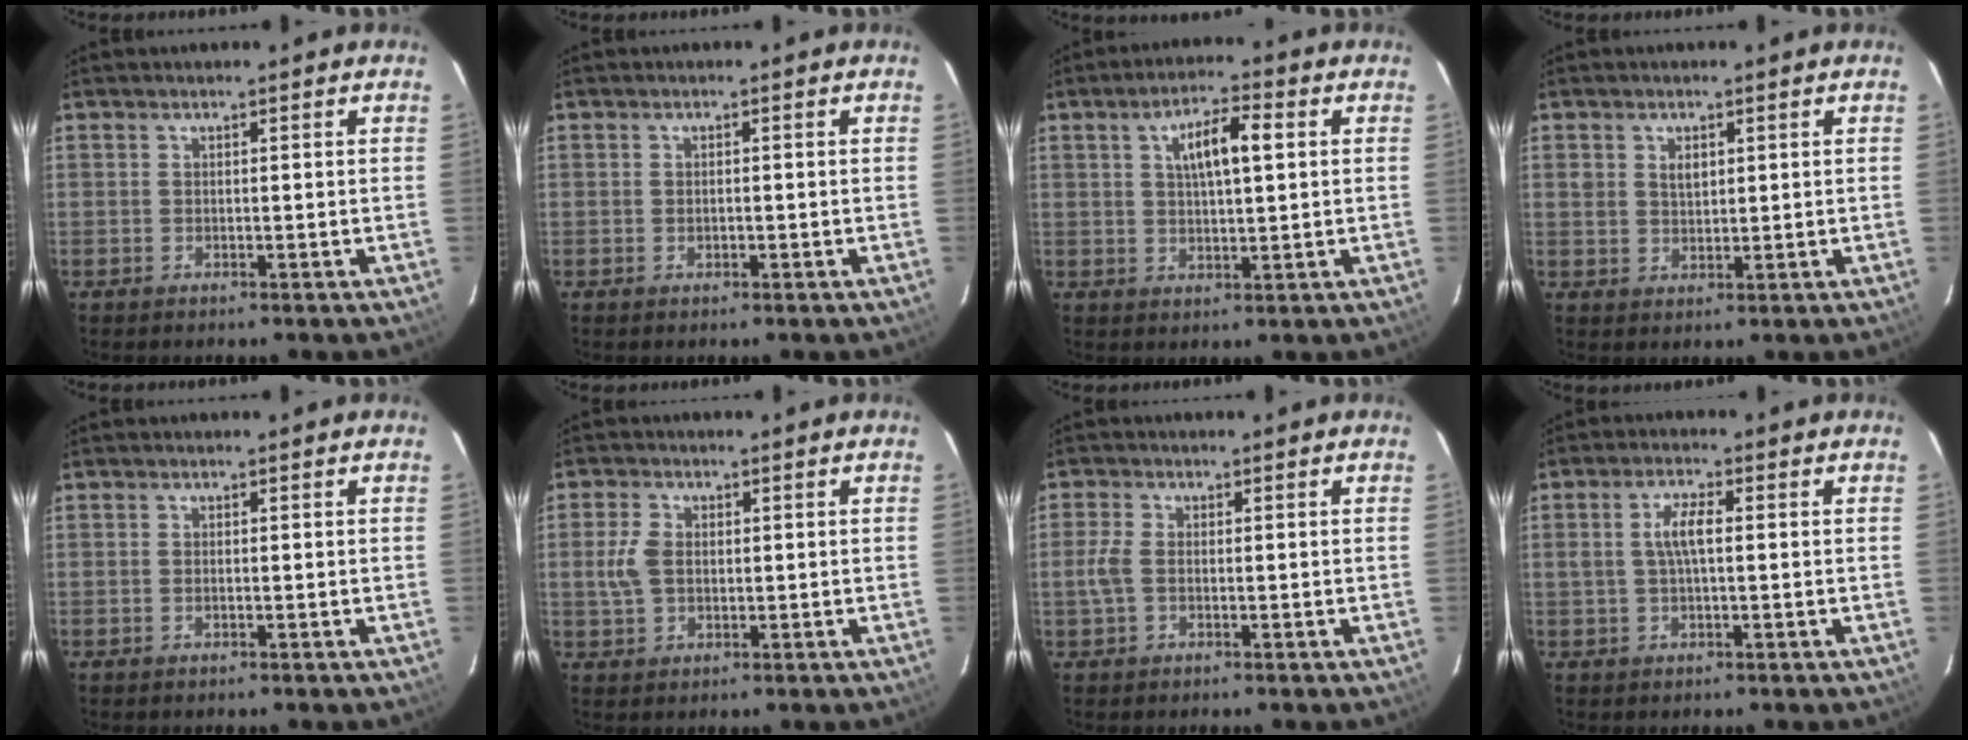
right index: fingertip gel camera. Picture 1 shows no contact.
{"total": 0.8, "force": [-0.2, 0.6, 0.5], "torque": [-0.007, 0.000, -0.003]}
{"total": 7.6, "force": [2.1, 2.3, 7.0], "torque": [-0.119, 0.012, 0.040]}
{"total": 2.9, "force": [1.1, 2.0, 1.8], "torque": [-0.028, 0.004, 0.021]}
{"total": 0.5, "force": [-0.1, 0.2, 0.5], "torque": [-0.010, 0.001, -0.002]}
{"total": 5.0, "force": [0.4, 3.3, 3.6], "torque": [-0.083, 0.007, 0.011]}
{"total": 3.2, "force": [-0.5, 1.8, 2.6], "torque": [-0.066, 0.003, -0.009]}
{"total": 4.4, "force": [0.4, 1.3, 4.2], "torque": [-0.081, 0.007, 0.010]}